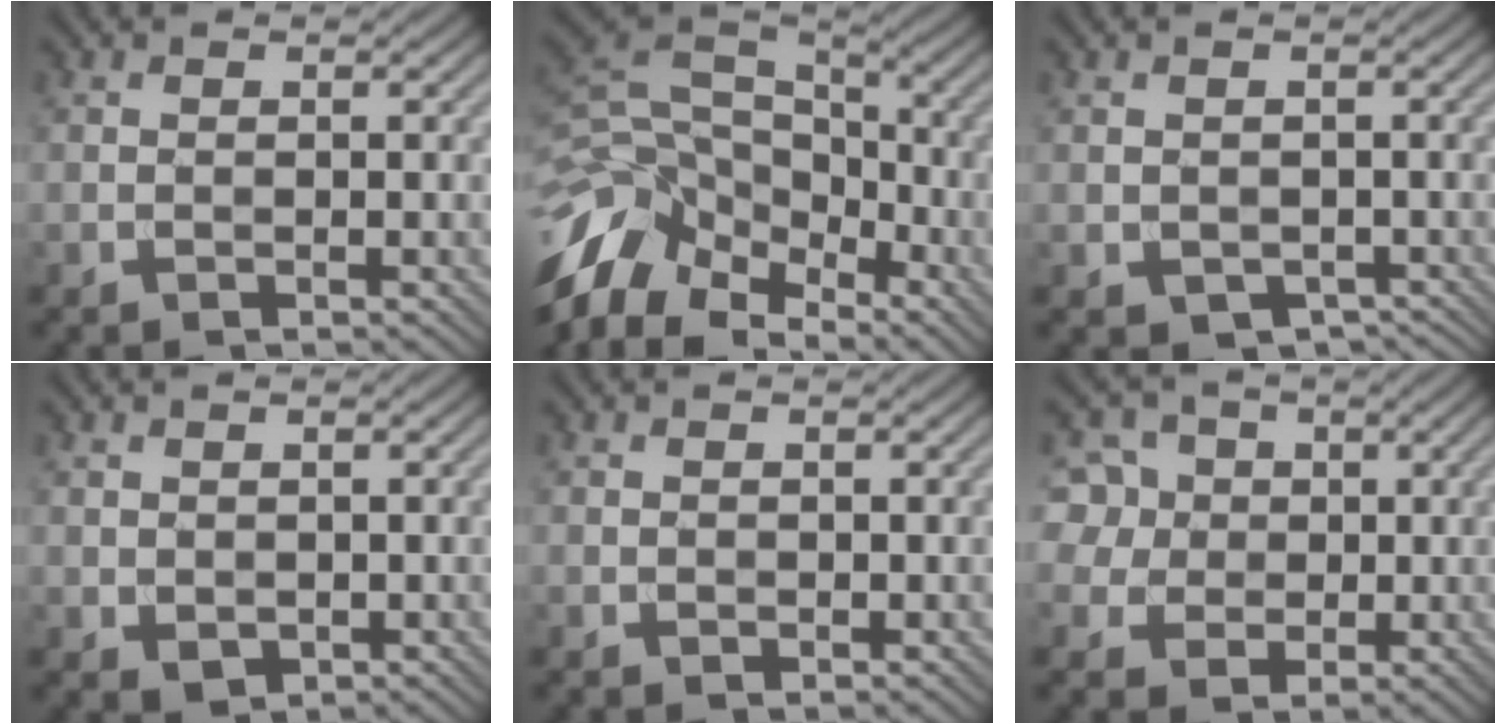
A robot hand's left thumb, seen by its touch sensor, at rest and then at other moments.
{"total": 15.0, "force": [-8.7, 9.1, 8.3], "torque": [-0.218, -0.009, -0.163]}
{"total": 2.6, "force": [-0.7, 2.2, 1.2], "torque": [-0.029, -0.021, -0.006]}
{"total": 1.6, "force": [0.6, 1.2, 0.7], "torque": [-0.021, -0.006, 0.018]}
{"total": 0.7, "force": [0.5, 0.5, 0.2], "torque": [-0.005, -0.004, 0.013]}
{"total": 9.1, "force": [2.3, 8.0, 3.6], "torque": [-0.124, 0.022, 0.043]}